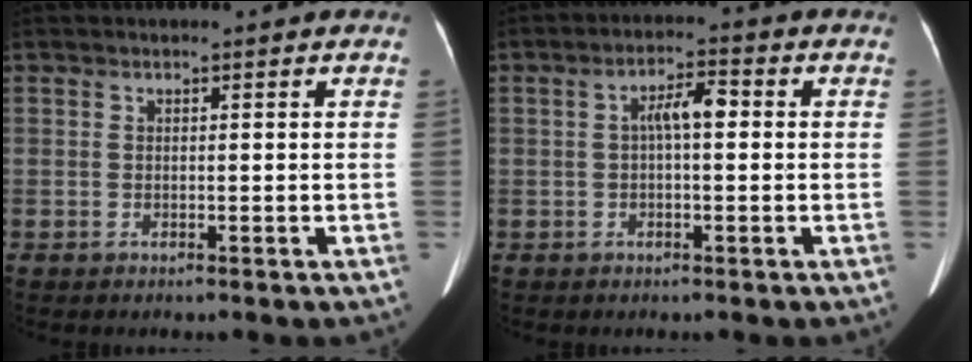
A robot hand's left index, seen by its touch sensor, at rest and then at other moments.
{"total": 4.2, "force": [0.3, 1.0, 4.1], "torque": [-0.075, 0.016, 0.003]}